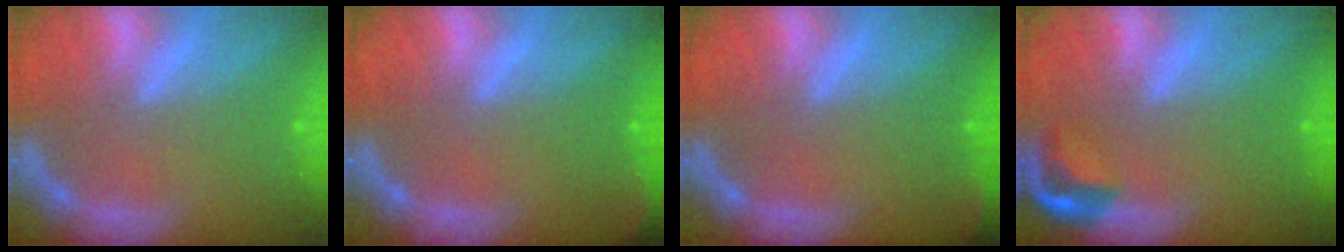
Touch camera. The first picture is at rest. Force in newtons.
{"total": 2.9}
{"total": 2.4}
{"total": 3.5}